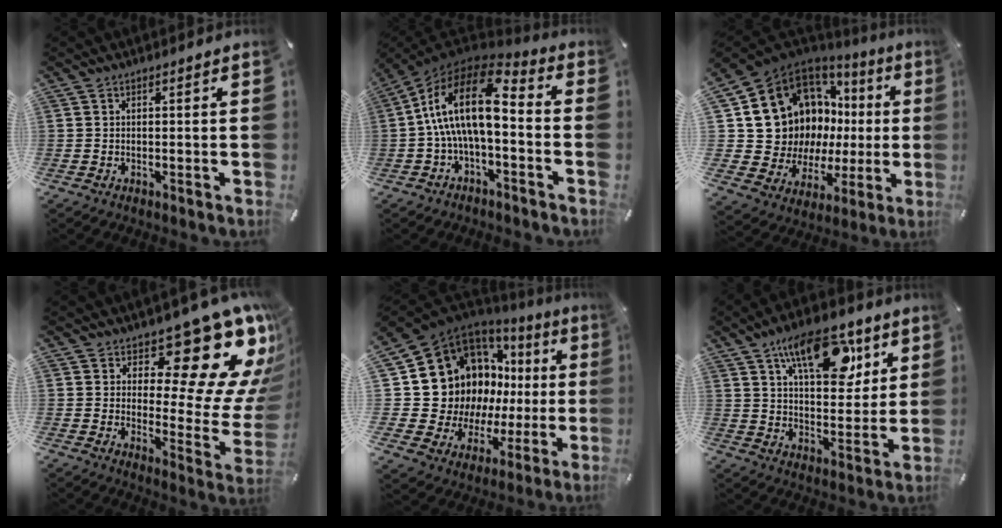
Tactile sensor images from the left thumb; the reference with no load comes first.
{"total": 17.6, "force": [1.0, 8.2, 15.5], "torque": [-0.318, 0.003, 0.014]}
{"total": 17.3, "force": [5.4, 14.2, 8.2], "torque": [-0.149, -0.063, 0.137]}
{"total": 20.1, "force": [12.2, 9.2, 13.1], "torque": [-0.145, -0.105, 0.193]}
{"total": 19.5, "force": [5.0, 16.0, 9.8], "torque": [-0.172, -0.059, 0.135]}
{"total": 16.8, "force": [9.0, 8.6, 11.3], "torque": [-0.167, -0.029, 0.151]}